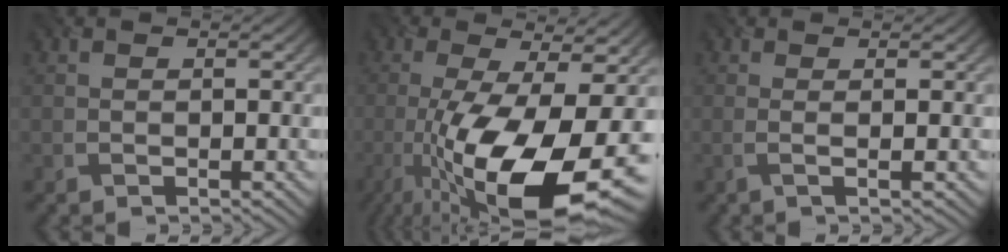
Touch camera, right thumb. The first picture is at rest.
{"total": 18.2, "force": [-6.3, 6.4, 15.9], "torque": [-0.306, -0.031, -0.102]}
{"total": 2.0, "force": [0.0, 0.3, 2.0], "torque": [-0.038, 0.003, -0.011]}